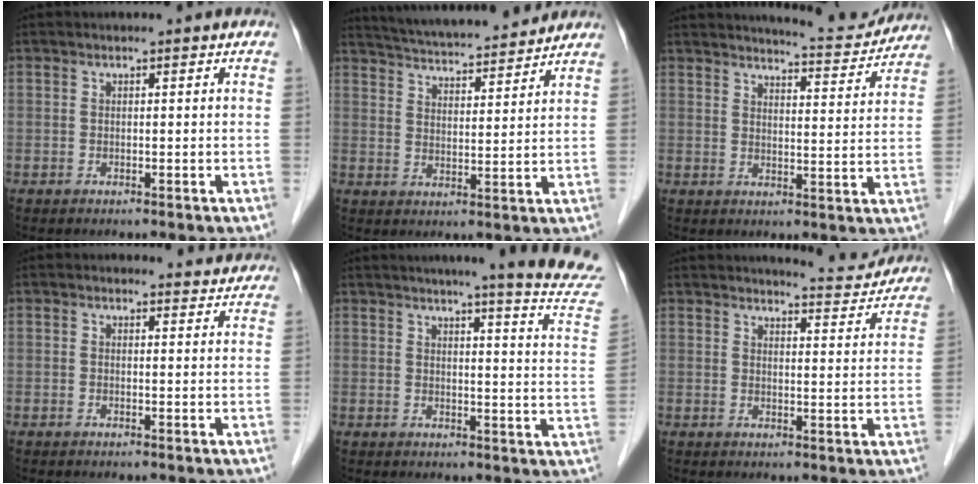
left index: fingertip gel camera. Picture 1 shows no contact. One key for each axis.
{"total": 15.4, "fx": 14.4, "fy": 1.8, "fz": 5.3, "tx": -0.091, "ty": 0.023, "tz": 0.217}
{"total": 10.0, "fx": 9.8, "fy": 0.9, "fz": 1.8, "tx": -0.024, "ty": -0.013, "tz": 0.120}
{"total": 2.9, "fx": 2.8, "fy": 0.9, "fz": -0.2, "tx": 0.001, "ty": -0.003, "tz": 0.019}
{"total": 14.9, "fx": 13.5, "fy": -0.7, "fz": 6.3, "tx": -0.075, "ty": -0.071, "tz": 0.138}
{"total": 8.1, "fx": 8.1, "fy": 0.7, "fz": 0.8, "tx": -0.009, "ty": -0.016, "tz": 0.095}